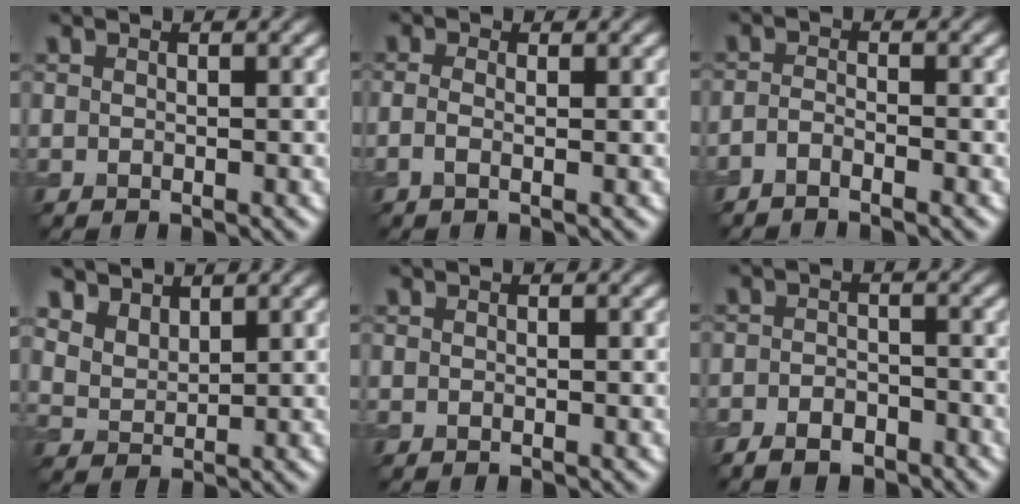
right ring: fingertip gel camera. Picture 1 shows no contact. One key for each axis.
{"total": 1.4, "fx": -0.3, "fy": 0.5, "fz": 1.2, "tx": -0.026, "ty": -0.006, "tz": -0.012}
{"total": 1.5, "fx": -1.2, "fy": 0.3, "fz": 0.8, "tx": -0.018, "ty": -0.005, "tz": -0.029}
{"total": 3.8, "fx": 2.9, "fy": 2.0, "fz": 1.3, "tx": -0.044, "ty": -0.007, "tz": 0.067}
{"total": 0.0}
{"total": 3.2, "fx": -2.4, "fy": 1.6, "fz": 1.5, "tx": -0.018, "ty": 0.000, "tz": -0.046}